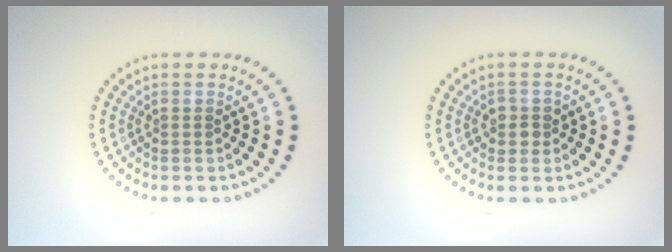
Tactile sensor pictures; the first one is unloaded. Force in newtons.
{"total": 1.4, "press": 1.3, "slide": 0.5}